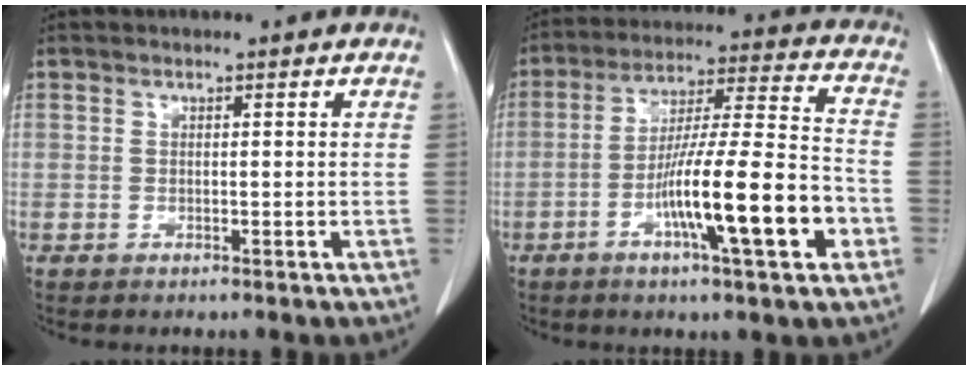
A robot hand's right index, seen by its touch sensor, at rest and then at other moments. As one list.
[{"total": 16.6, "force": [-5.8, 0.9, 15.5], "torque": [-0.260, -0.003, -0.097]}]